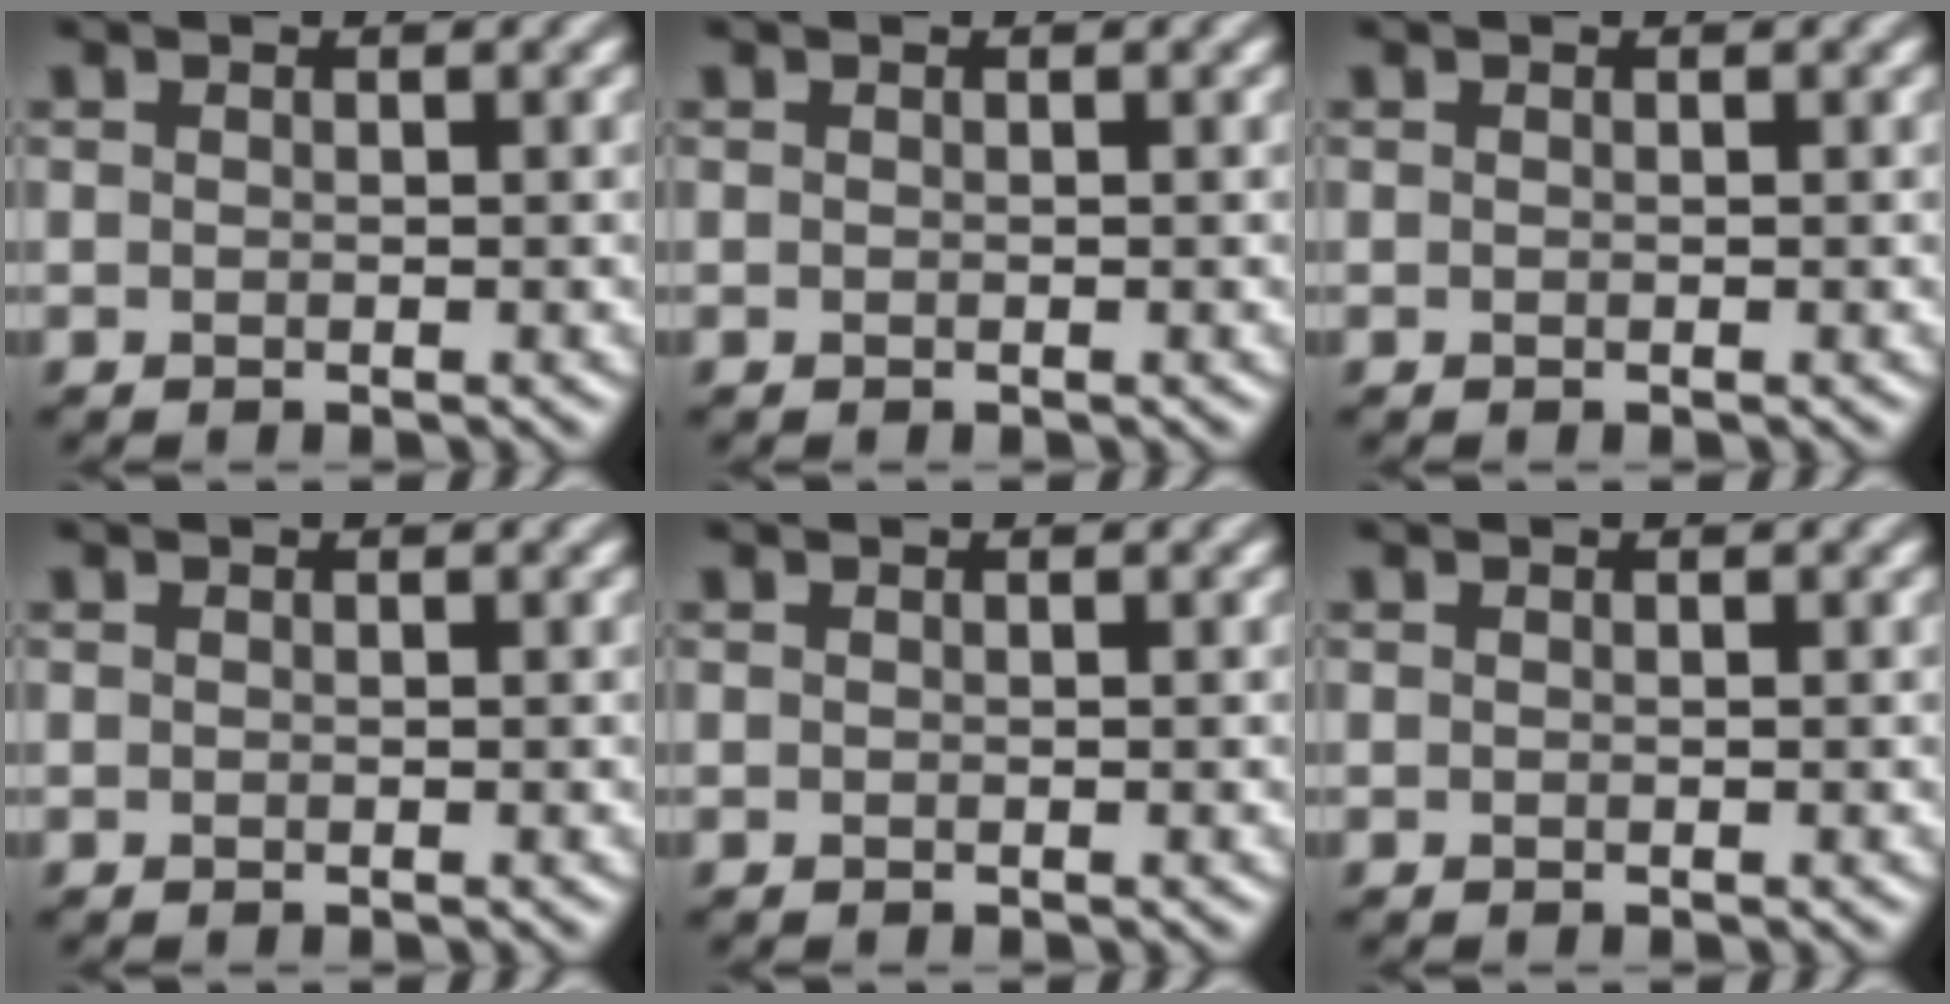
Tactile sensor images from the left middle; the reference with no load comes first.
{"total": 0.0}
{"total": 0.0}
{"total": 0.0}
{"total": 0.0}
{"total": 0.0}